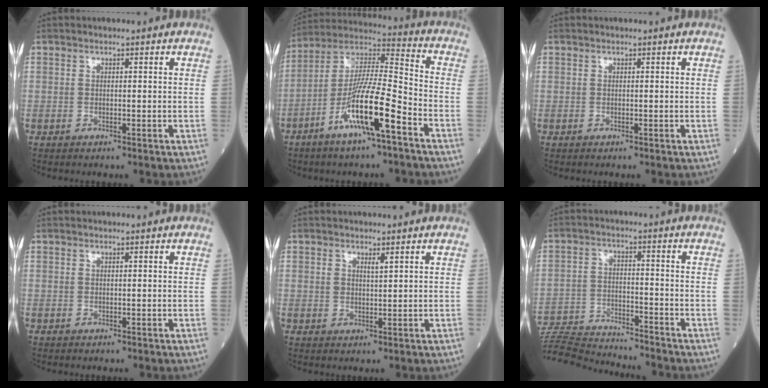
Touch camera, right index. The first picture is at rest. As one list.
[{"total": 14.6, "force": [-6.8, 1.2, 12.8], "torque": [-0.250, -0.004, -0.126]}, {"total": 0.0}, {"total": 0.0}, {"total": 1.7, "force": [1.0, 0.5, 1.2], "torque": [-0.024, -0.003, 0.019]}, {"total": 12.8, "force": [-12.6, -0.1, 2.0], "torque": [-0.036, 0.006, -0.214]}]